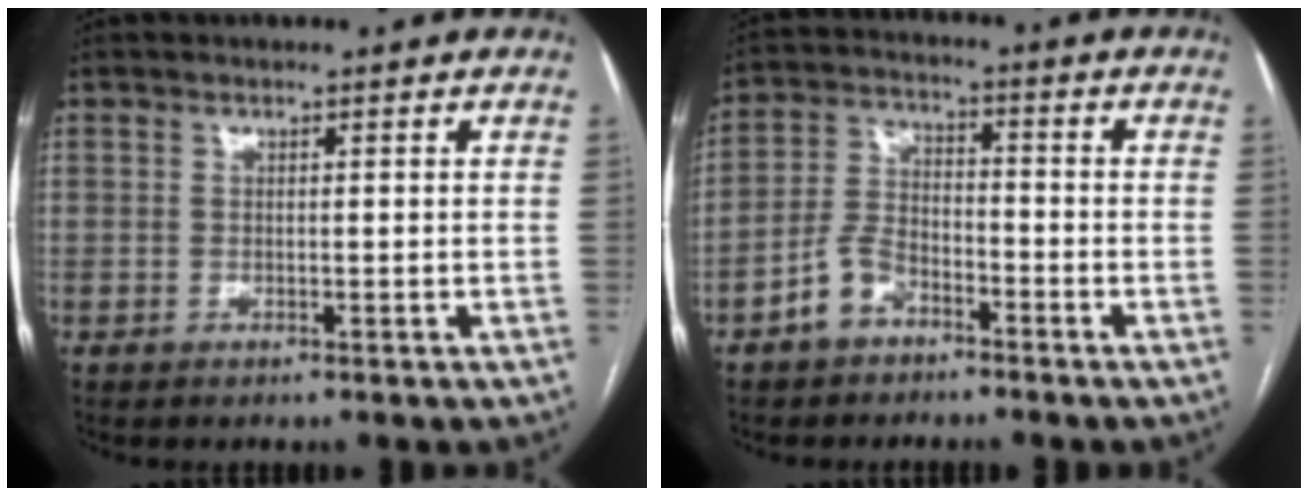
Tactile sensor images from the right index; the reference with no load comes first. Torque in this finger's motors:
{"motor_torque": [0.20, -0.16, -0.06, -0.01]}